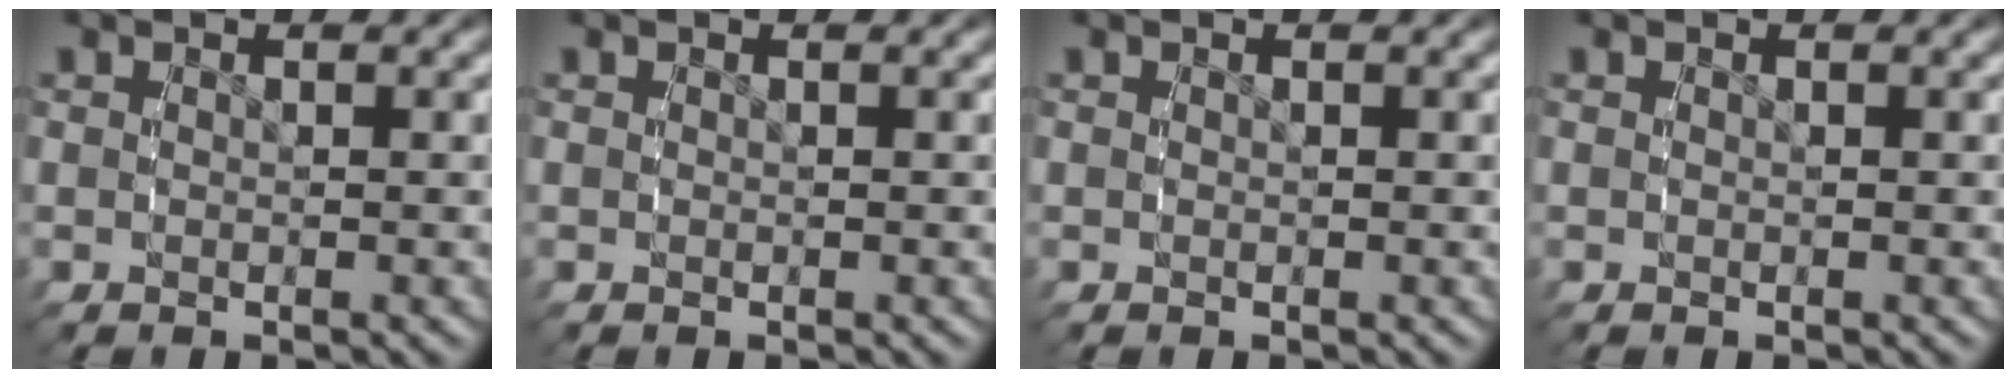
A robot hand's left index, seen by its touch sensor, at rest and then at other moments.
{"total": 0.0}
{"total": 0.0}
{"total": 0.0}